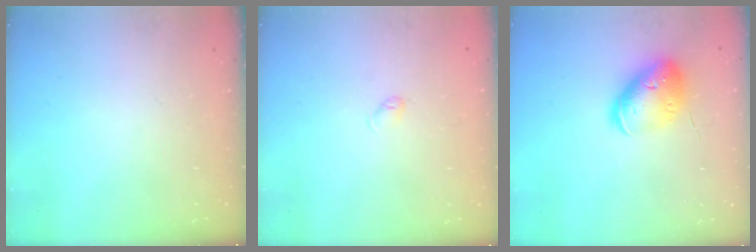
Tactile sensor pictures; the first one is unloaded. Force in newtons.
{"total": 3.0, "press": 2.9, "slide": 0.6}
{"total": 13.2, "press": 13.1, "slide": 1.9}